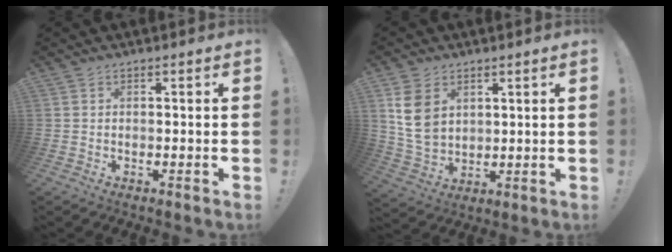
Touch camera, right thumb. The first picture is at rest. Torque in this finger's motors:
{"motor_torque": [2.15, 1.67, 0.13, -0.15, 0.44]}